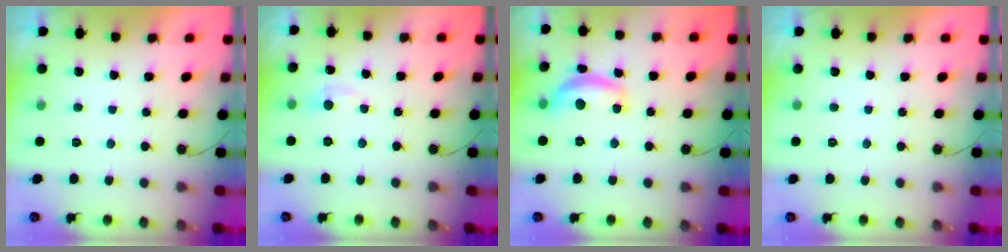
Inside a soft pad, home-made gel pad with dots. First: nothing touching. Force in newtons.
{"total": 5.0, "press": 5.0, "slide": 0.6}
{"total": 12.7, "press": 12.6, "slide": 0.8}
{"total": 0.0}